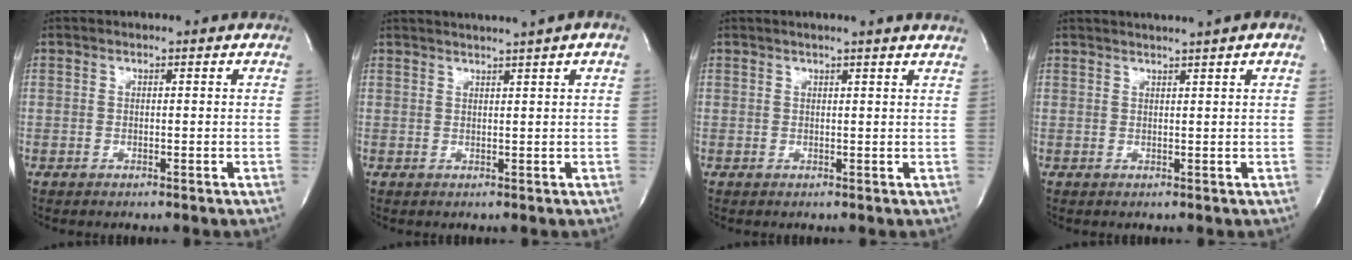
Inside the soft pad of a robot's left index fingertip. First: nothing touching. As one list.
[{"total": 5.4, "force": [4.3, -1.2, 3.1], "torque": [-0.043, 0.016, 0.054]}, {"total": 5.1, "force": [4.4, -0.9, 2.4], "torque": [-0.032, 0.008, 0.042]}, {"total": 4.3, "force": [3.5, -1.1, 2.3], "torque": [-0.033, 0.013, 0.049]}]